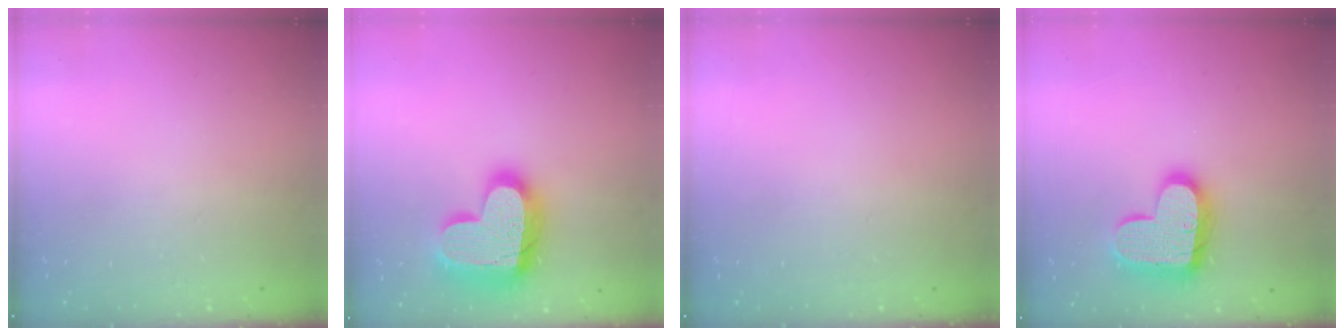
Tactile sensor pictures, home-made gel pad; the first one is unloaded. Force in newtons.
{"total": 21.5, "press": 21.5, "slide": 1.6}
{"total": 0.0}
{"total": 16.9, "press": 16.8, "slide": 1.1}